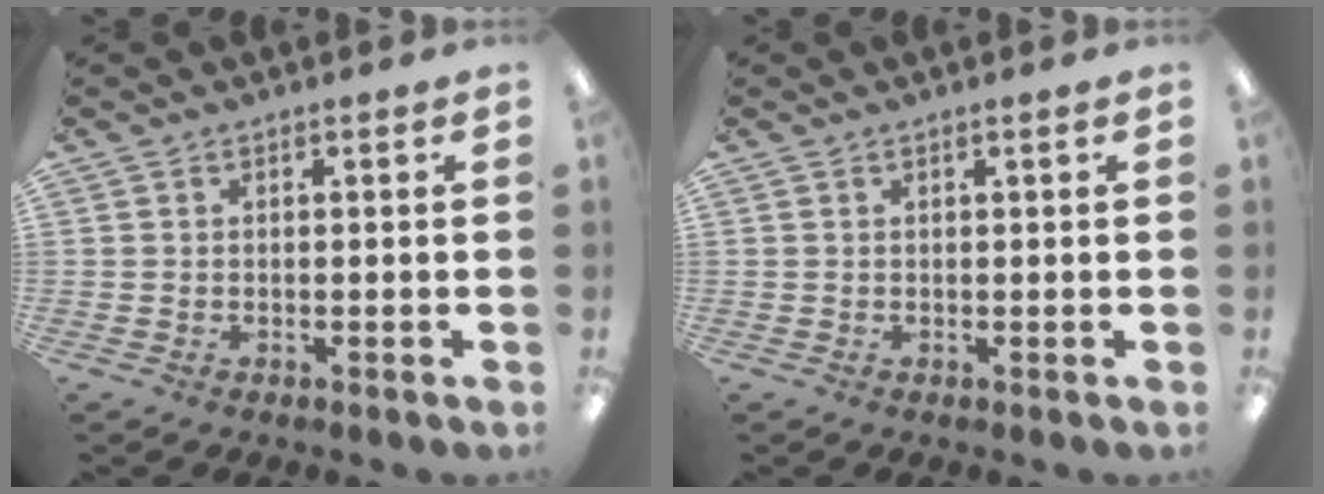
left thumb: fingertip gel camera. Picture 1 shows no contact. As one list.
[{"total": 1.0, "force": [0.4, 0.1, 0.9], "torque": [-0.017, 0.000, 0.007]}]